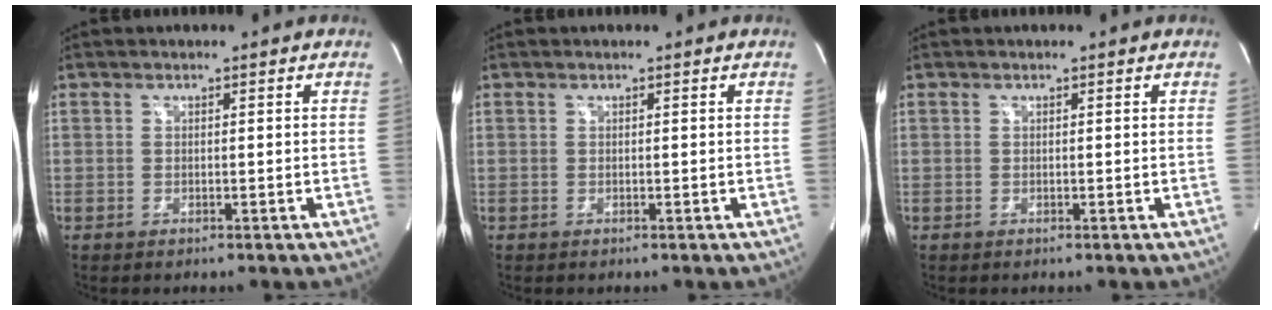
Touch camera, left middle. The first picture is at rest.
{"total": 0.0}
{"total": 0.0}